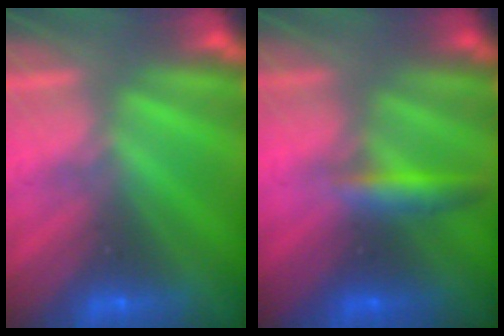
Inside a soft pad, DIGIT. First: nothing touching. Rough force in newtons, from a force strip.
{"total": 2.8}